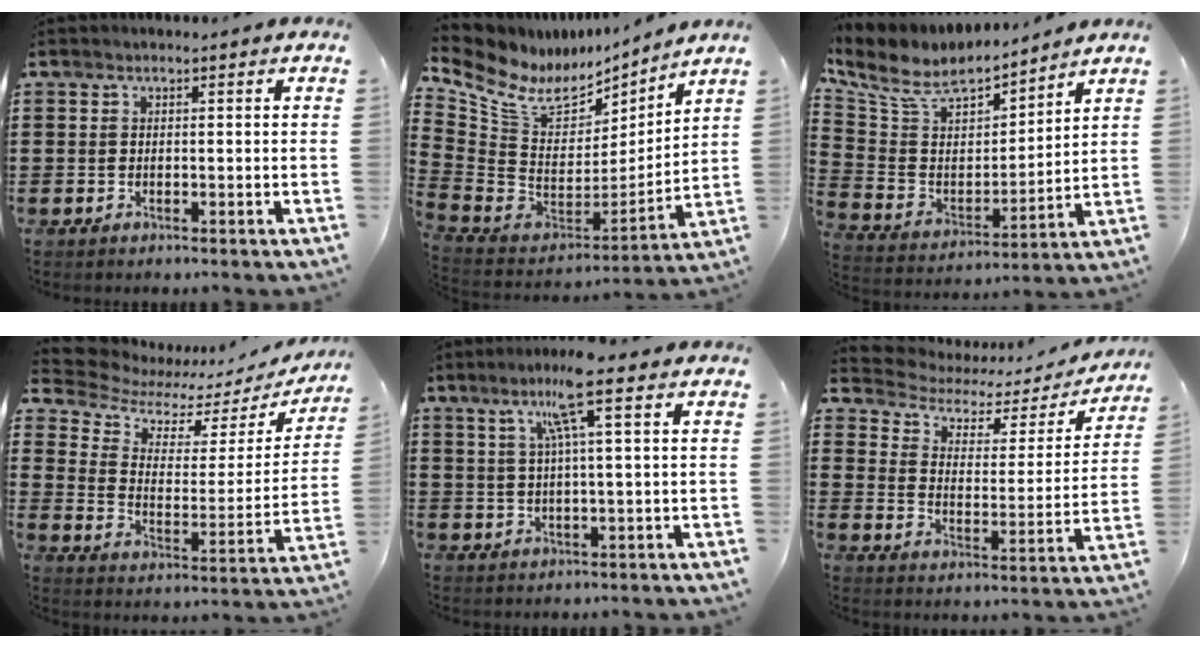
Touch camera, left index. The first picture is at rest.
{"total": 8.5, "force": [5.8, 4.6, 4.3], "torque": [-0.127, -0.045, 0.102]}
{"total": 8.4, "force": [6.8, 3.6, 3.5], "torque": [-0.106, -0.038, 0.116]}
{"total": 7.6, "force": [6.7, 2.6, 2.4], "torque": [-0.076, -0.050, 0.117]}
{"total": 7.7, "force": [3.8, 0.1, 6.7], "torque": [-0.138, 0.007, 0.061]}
{"total": 3.9, "force": [3.0, 2.1, 1.5], "torque": [-0.053, -0.021, 0.044]}